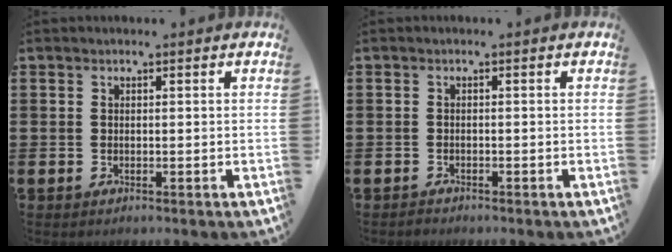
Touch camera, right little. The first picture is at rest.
{"total": 0.6, "force": [-0.6, 0.1, -0.1], "torque": [0.000, 0.000, -0.013]}